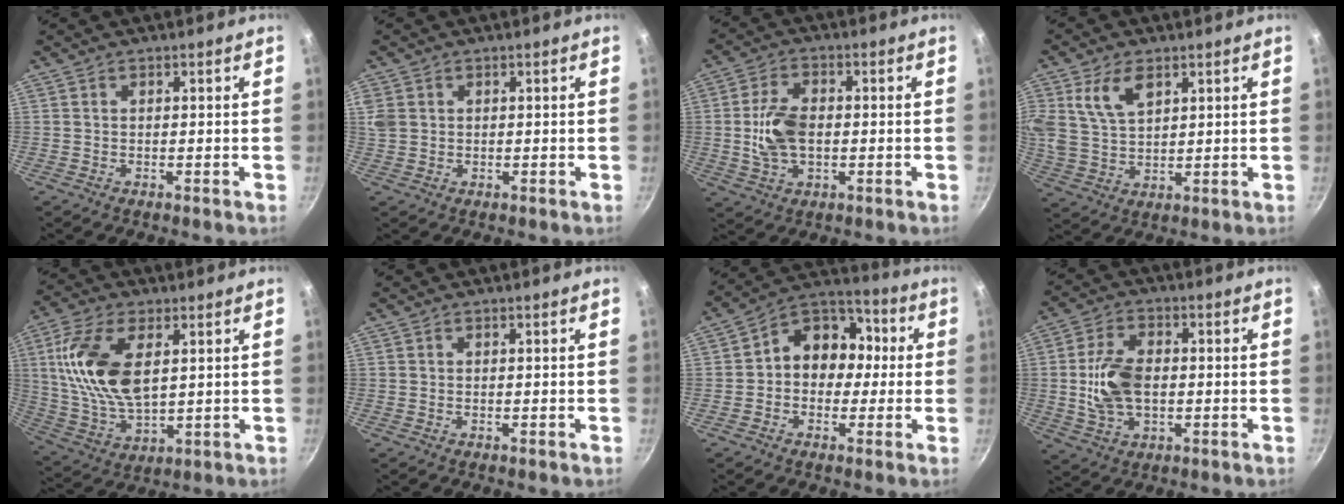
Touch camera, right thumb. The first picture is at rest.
{"total": 3.9, "force": [1.0, 3.2, 2.0], "torque": [-0.038, 0.004, 0.023]}
{"total": 9.2, "force": [-0.4, 5.7, 7.2], "torque": [-0.134, 0.015, -0.009]}
{"total": 8.8, "force": [3.9, 5.2, 5.8], "torque": [-0.104, -0.015, 0.080]}
{"total": 16.1, "force": [4.0, 8.4, 13.1], "torque": [-0.251, -0.010, 0.083]}
{"total": 0.0}
{"total": 12.1, "force": [0.1, 10.0, 6.8], "torque": [-0.047, 0.041, -0.022]}
{"total": 10.6, "force": [-0.3, 6.6, 8.3], "torque": [-0.151, 0.015, -0.008]}